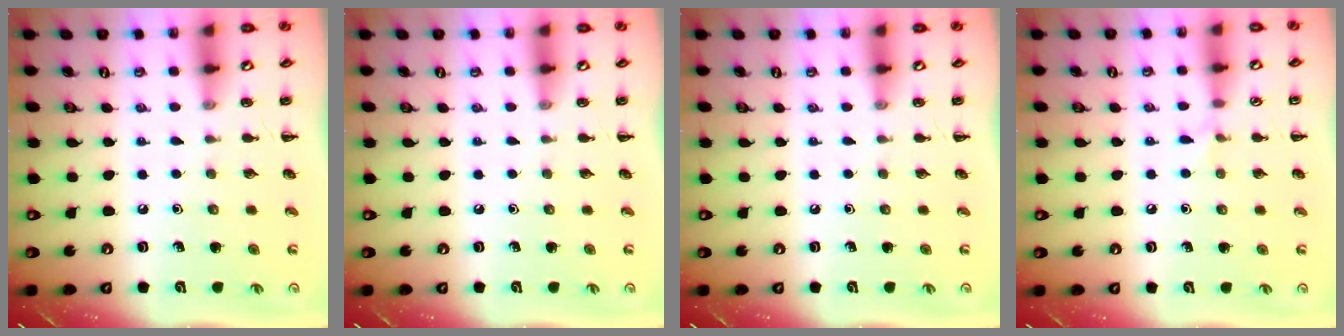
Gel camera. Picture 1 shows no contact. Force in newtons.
{"total": 0.0}
{"total": 0.0}
{"total": 3.9, "press": 3.6, "slide": 1.5}